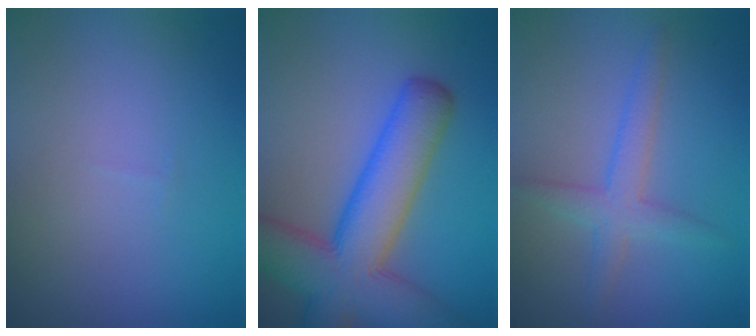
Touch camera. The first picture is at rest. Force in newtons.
{"total": 10.4, "press": 10.4, "slide": 0.5}
{"total": 2.8, "press": 2.7, "slide": 0.2}